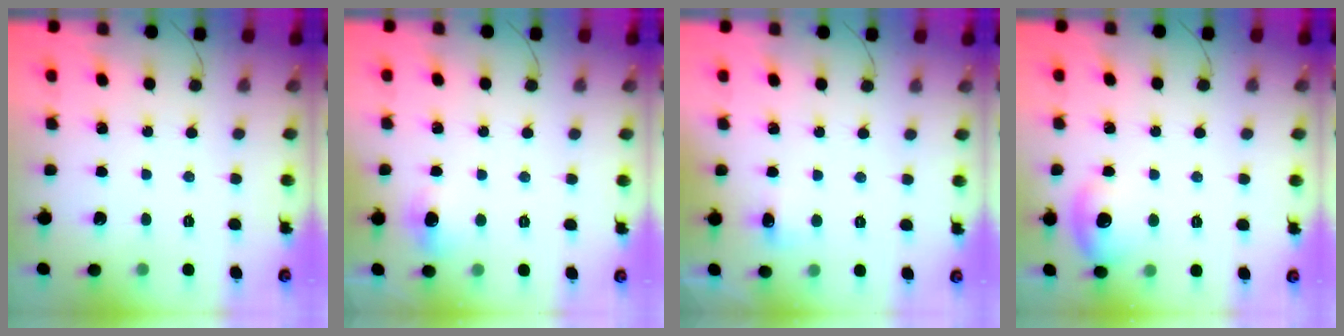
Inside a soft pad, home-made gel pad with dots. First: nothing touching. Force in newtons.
{"total": 5.1, "press": 4.6, "slide": 2.1}
{"total": 4.7, "press": 4.6, "slide": 1.0}
{"total": 10.9, "press": 8.4, "slide": 7.0}